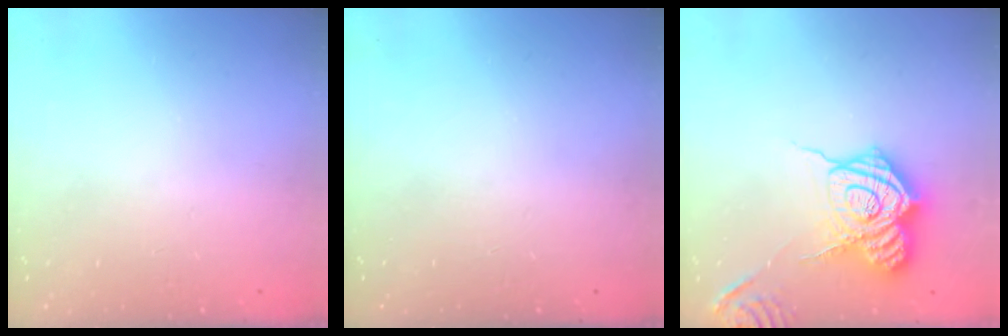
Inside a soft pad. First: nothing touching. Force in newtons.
{"total": 0.0}
{"total": 18.9, "press": 18.9, "slide": 1.5}